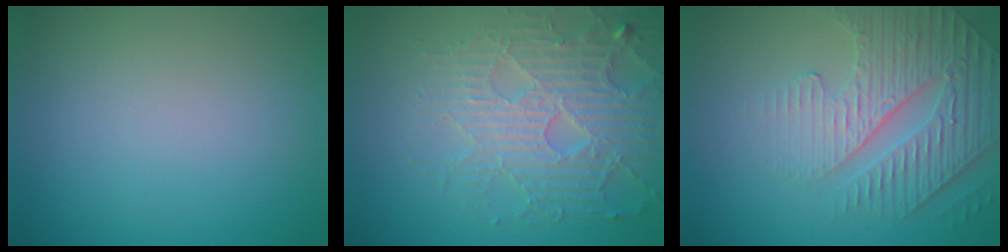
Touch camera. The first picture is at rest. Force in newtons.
{"total": 5.3, "press": 4.9, "slide": 2.2}
{"total": 4.2, "press": 4.0, "slide": 1.4}